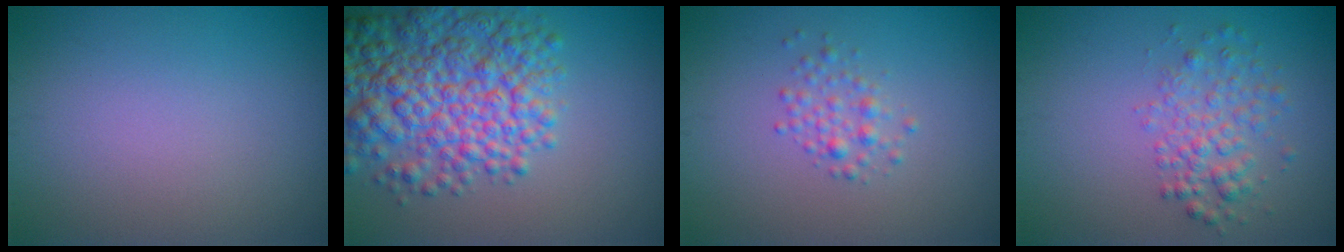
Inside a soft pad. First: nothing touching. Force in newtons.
{"total": 8.9, "press": 8.9, "slide": 0.3}
{"total": 1.6, "press": 1.6, "slide": 0.0}
{"total": 2.8, "press": 2.8, "slide": 0.1}